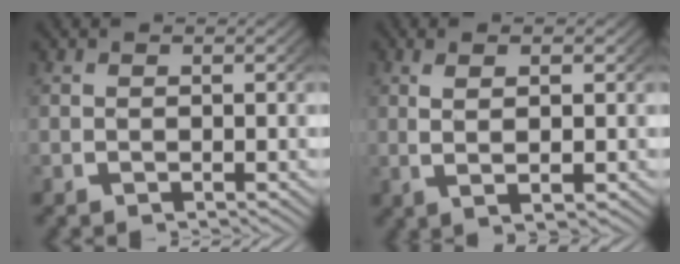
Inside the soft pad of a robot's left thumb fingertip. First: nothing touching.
{"total": 3.0, "force": [0.5, 0.6, 2.9], "torque": [-0.057, -0.003, 0.018]}